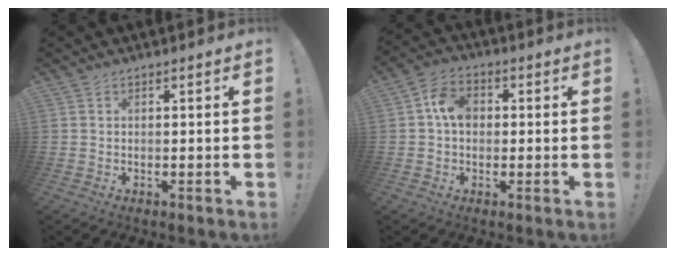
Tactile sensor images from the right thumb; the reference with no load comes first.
{"total": 8.0, "force": [0.7, 5.9, 5.3], "torque": [-0.092, 0.014, 0.015]}